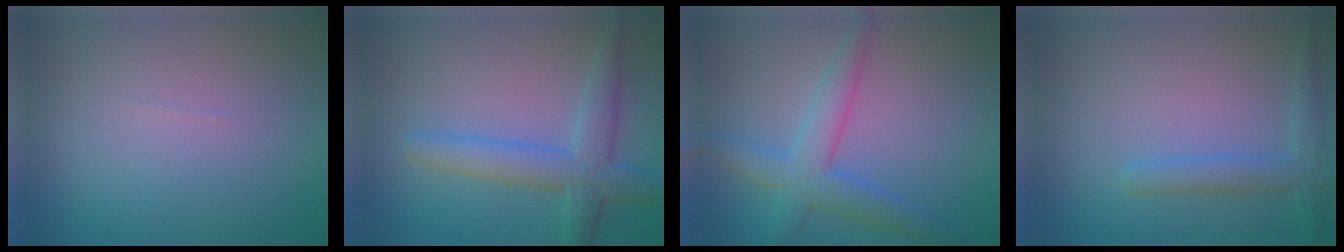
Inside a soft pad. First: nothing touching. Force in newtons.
{"total": 4.5, "press": 4.5, "slide": 0.1}
{"total": 4.5, "press": 4.5, "slide": 0.1}
{"total": 1.7, "press": 1.7, "slide": 0.1}